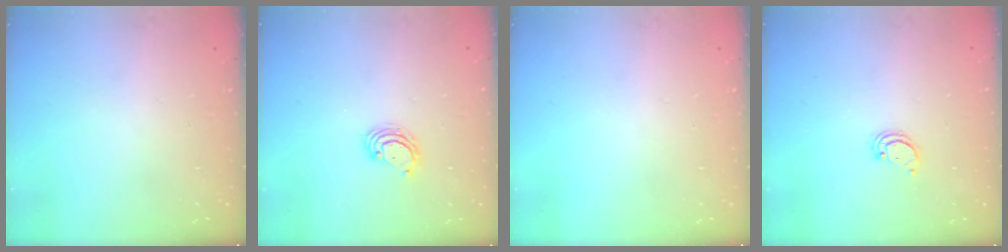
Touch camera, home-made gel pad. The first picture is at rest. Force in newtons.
{"total": 3.8, "press": 3.8, "slide": 0.1}
{"total": 0.0}
{"total": 2.2, "press": 2.2, "slide": 0.2}